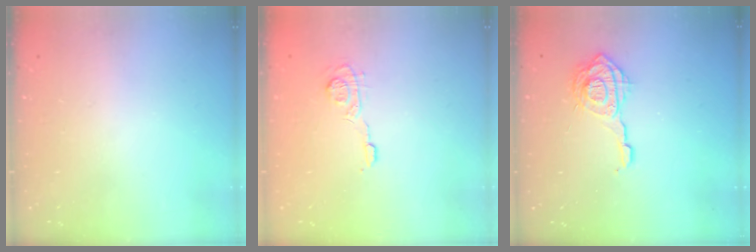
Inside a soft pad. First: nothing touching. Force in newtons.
{"total": 8.1, "press": 8.1, "slide": 0.7}
{"total": 12.4, "press": 12.4, "slide": 1.3}